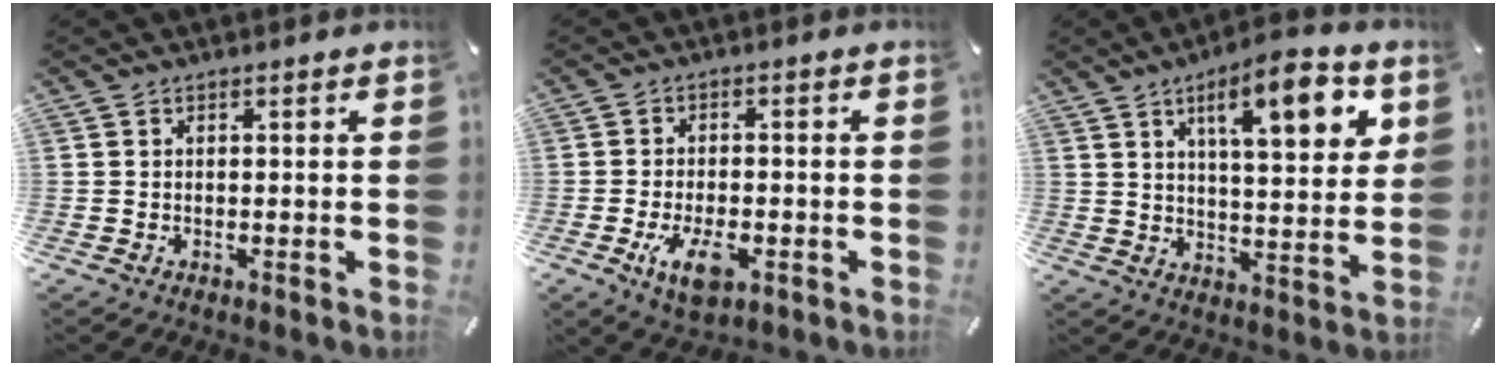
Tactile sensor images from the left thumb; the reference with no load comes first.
{"total": 7.7, "force": [-2.9, 4.0, 5.9], "torque": [-0.123, -0.003, -0.055]}
{"total": 13.9, "force": [6.5, 4.7, 11.4], "torque": [-0.161, -0.026, 0.101]}